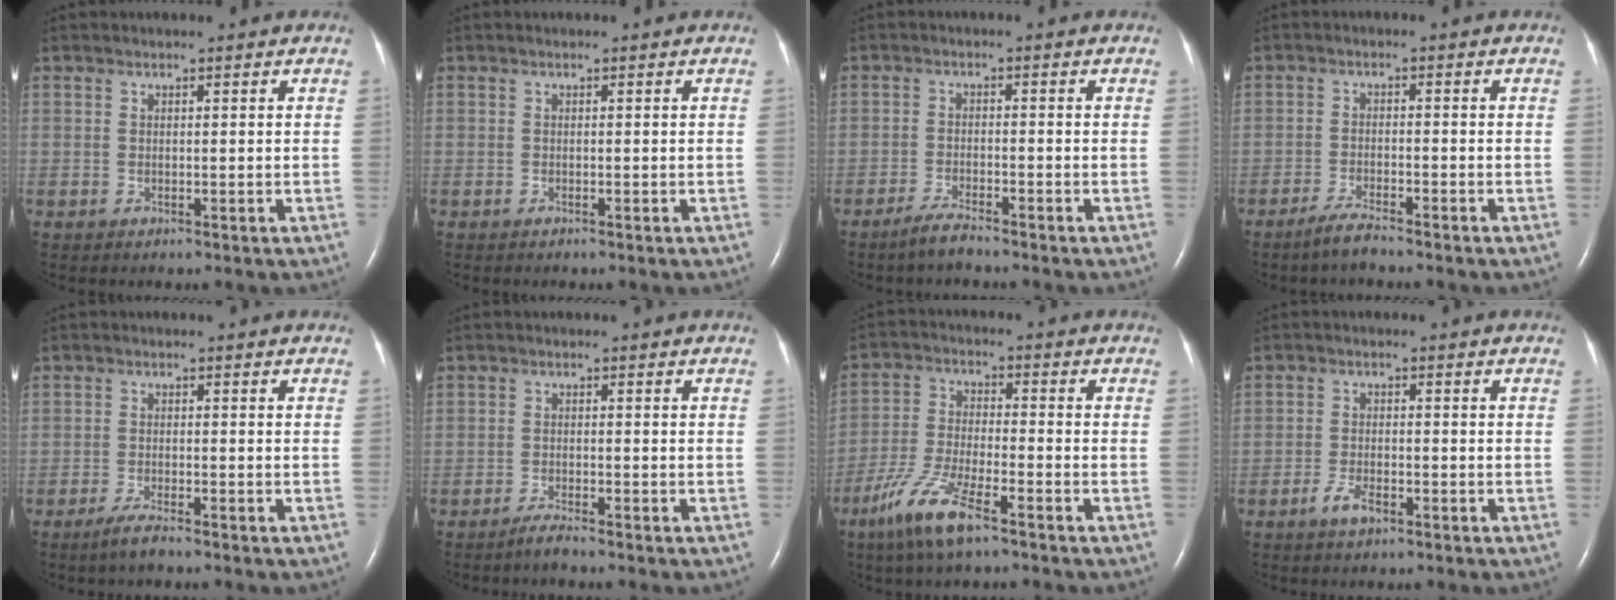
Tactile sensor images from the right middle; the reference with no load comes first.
{"total": 0.0}
{"total": 3.0, "force": [-2.7, 0.0, 1.3], "torque": [-0.039, -0.009, -0.054]}
{"total": 3.2, "force": [-2.8, 0.0, 1.5], "torque": [-0.042, -0.009, -0.056]}
{"total": 2.8, "force": [-2.3, 0.1, 1.6], "torque": [-0.046, -0.007, -0.046]}
{"total": 2.0, "force": [-1.9, -0.2, 0.8], "torque": [-0.025, -0.005, -0.036]}
{"total": 9.5, "force": [-6.3, 1.4, 7.0], "torque": [-0.153, -0.018, -0.125]}
{"total": 2.9, "force": [-2.0, 0.9, 2.0], "torque": [-0.044, 0.001, -0.038]}